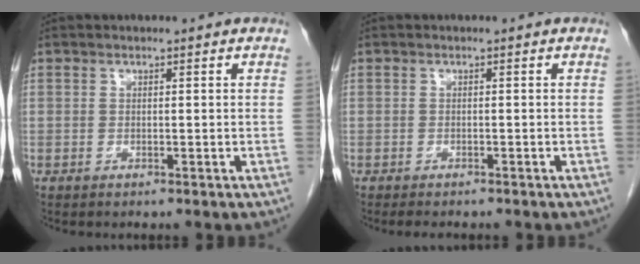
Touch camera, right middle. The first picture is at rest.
{"total": 3.1, "force": [-2.6, 0.8, 1.4], "torque": [-0.021, -0.007, -0.031]}